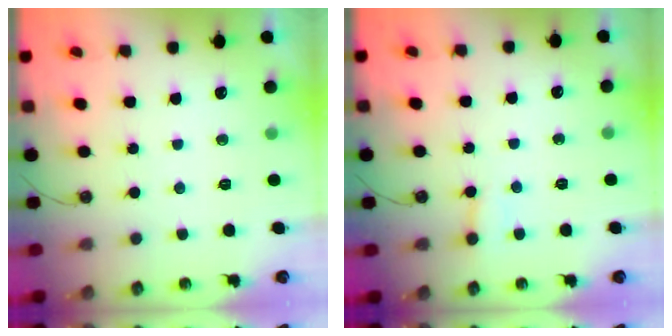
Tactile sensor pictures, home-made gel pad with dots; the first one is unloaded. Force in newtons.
{"total": 3.2, "press": 3.2, "slide": 0.3}